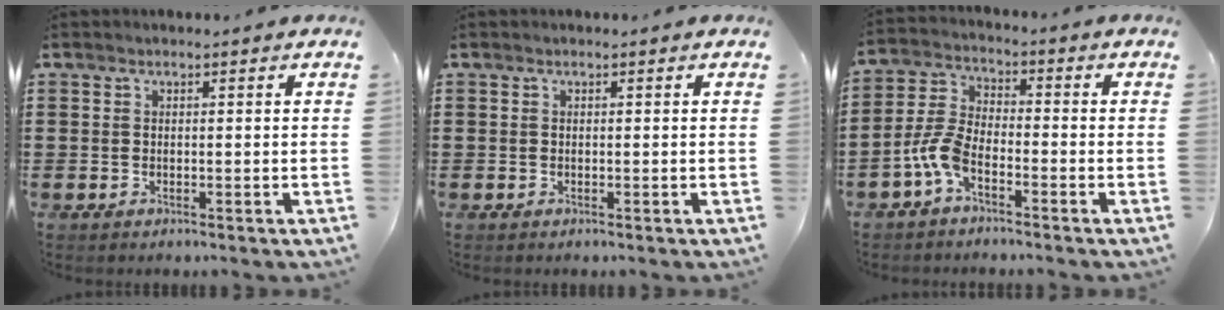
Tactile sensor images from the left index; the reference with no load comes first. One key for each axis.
{"total": 0.0}
{"total": 5.7, "fx": -3.3, "fy": 2.1, "fz": 4.1, "tx": -0.112, "ty": -0.003, "tz": -0.072}